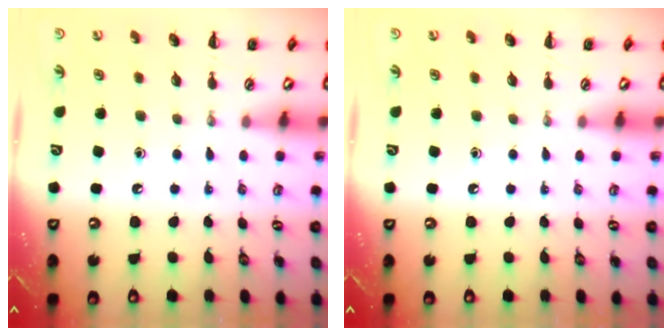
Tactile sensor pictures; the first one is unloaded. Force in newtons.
{"total": 0.0}